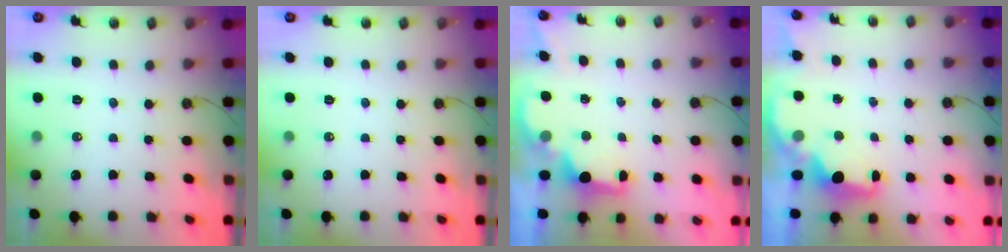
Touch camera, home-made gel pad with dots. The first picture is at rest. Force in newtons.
{"total": 0.0}
{"total": 2.0, "press": 1.9, "slide": 0.8}
{"total": 2.3, "press": 2.2, "slide": 0.7}